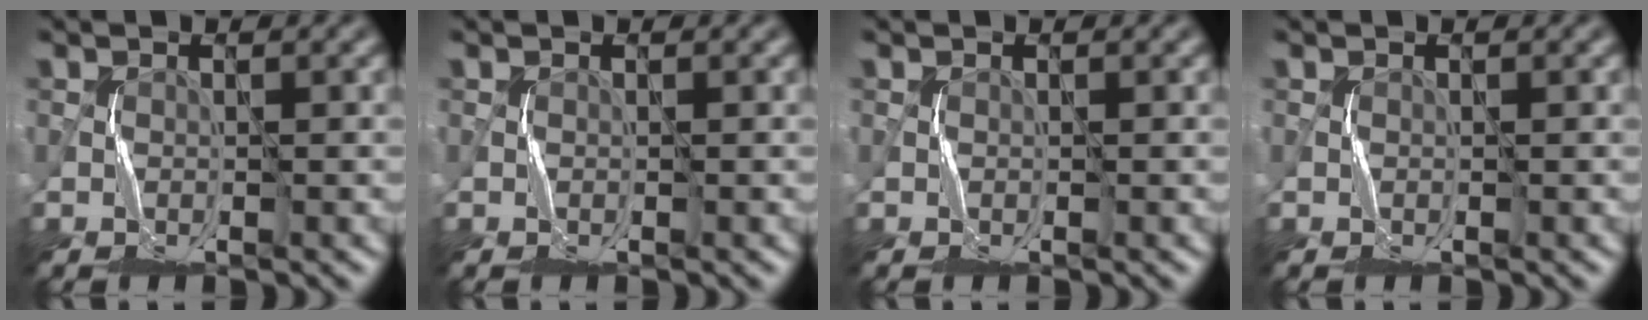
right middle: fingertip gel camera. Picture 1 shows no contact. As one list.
[{"total": 0.0}, {"total": 0.0}, {"total": 0.0}]